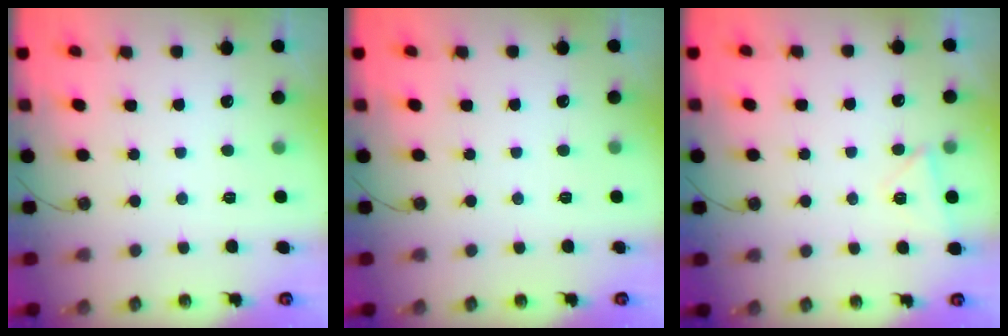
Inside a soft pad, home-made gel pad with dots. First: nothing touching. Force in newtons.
{"total": 0.0}
{"total": 4.4, "press": 3.9, "slide": 2.0}